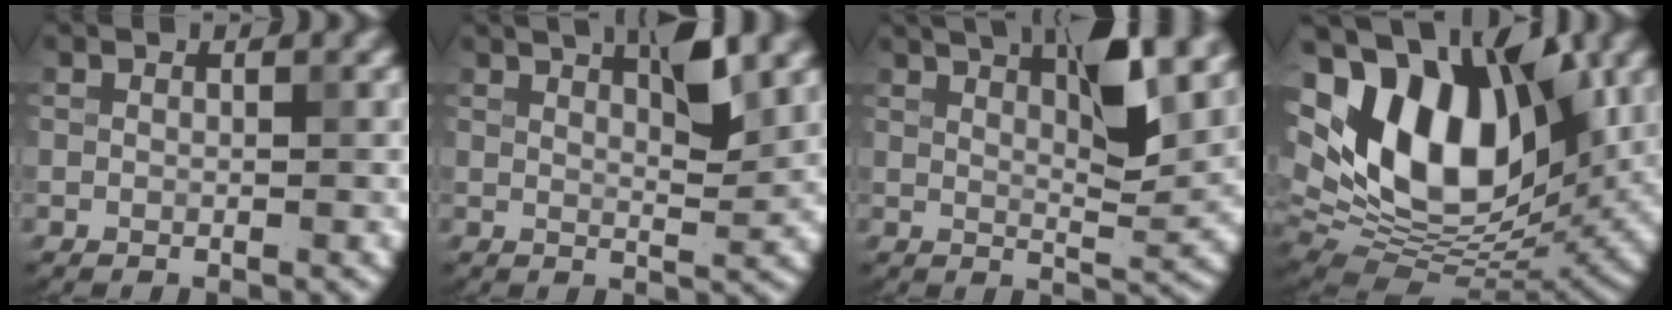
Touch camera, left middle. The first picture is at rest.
{"total": 2.7, "force": [1.4, 0.2, 2.3], "torque": [-0.042, 0.002, 0.039]}
{"total": 6.2, "force": [3.5, 1.2, 5.0], "torque": [-0.084, 0.013, 0.067]}
{"total": 13.0, "force": [2.8, 7.9, 10.0], "torque": [-0.179, 0.009, 0.066]}